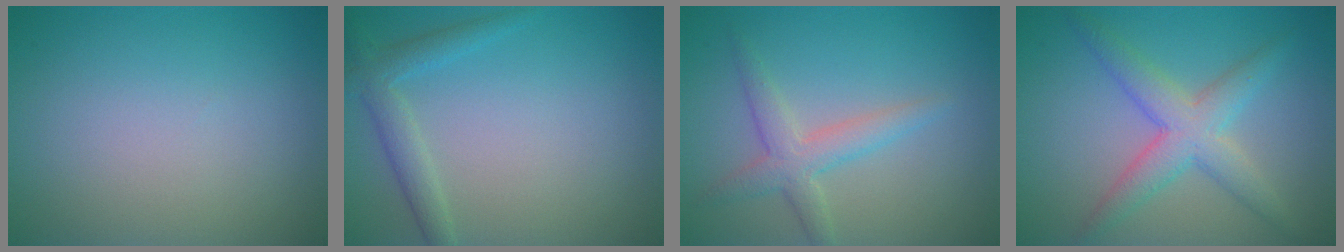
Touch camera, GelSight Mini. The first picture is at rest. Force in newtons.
{"total": 2.4, "press": 2.4, "slide": 0.2}
{"total": 2.9, "press": 2.9, "slide": 0.1}
{"total": 4.4, "press": 4.4, "slide": 0.1}